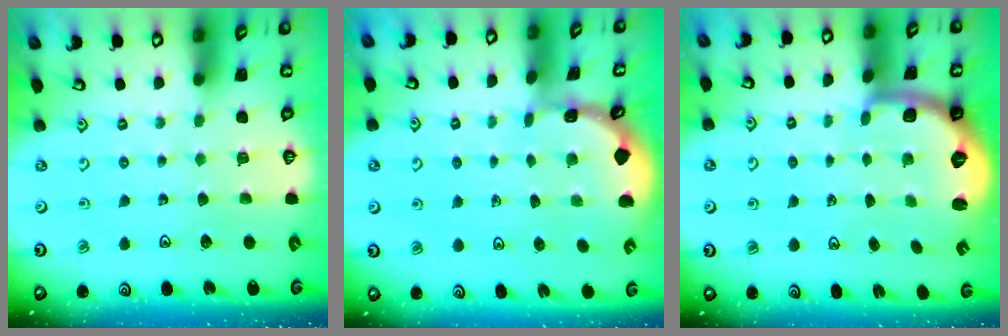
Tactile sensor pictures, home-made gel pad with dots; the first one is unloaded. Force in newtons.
{"total": 0.5, "press": 0.5, "slide": 0.2}
{"total": 1.7, "press": 1.6, "slide": 0.4}